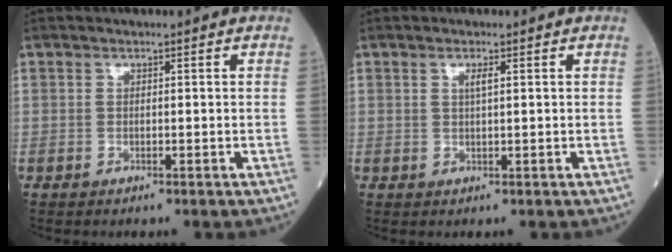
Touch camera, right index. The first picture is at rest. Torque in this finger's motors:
{"motor_torque": [0.04, 0.06, -0.01, 0.03]}